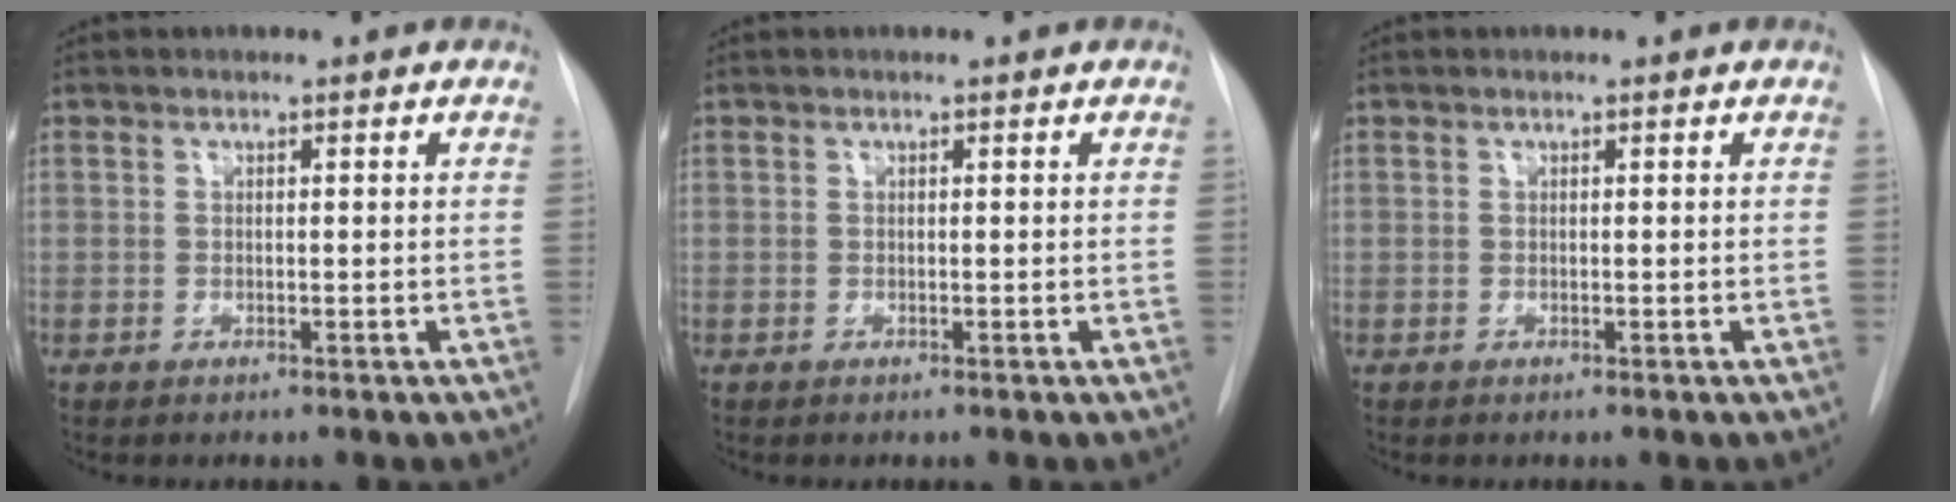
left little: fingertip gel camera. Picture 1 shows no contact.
{"total": 0.0}
{"total": 0.0}